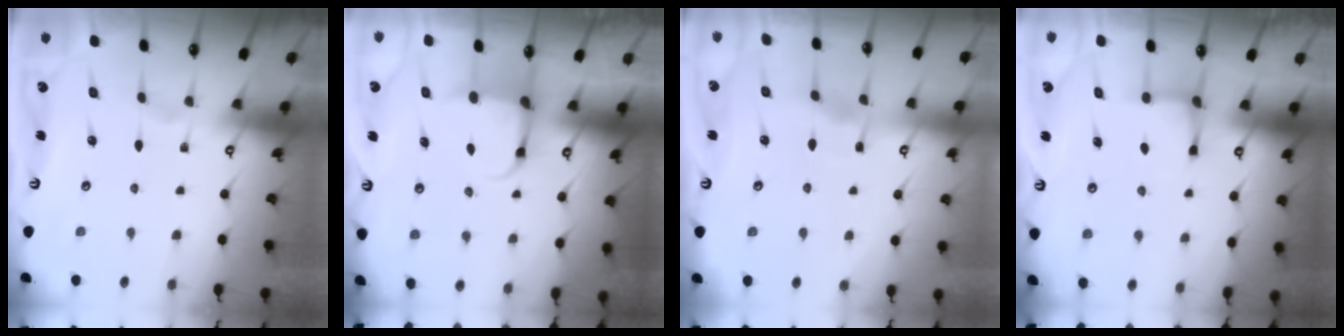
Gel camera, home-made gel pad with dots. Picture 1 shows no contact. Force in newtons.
{"total": 3.9, "press": 3.7, "slide": 1.0}
{"total": 3.9, "press": 3.8, "slide": 0.5}
{"total": 3.3, "press": 3.3, "slide": 0.3}